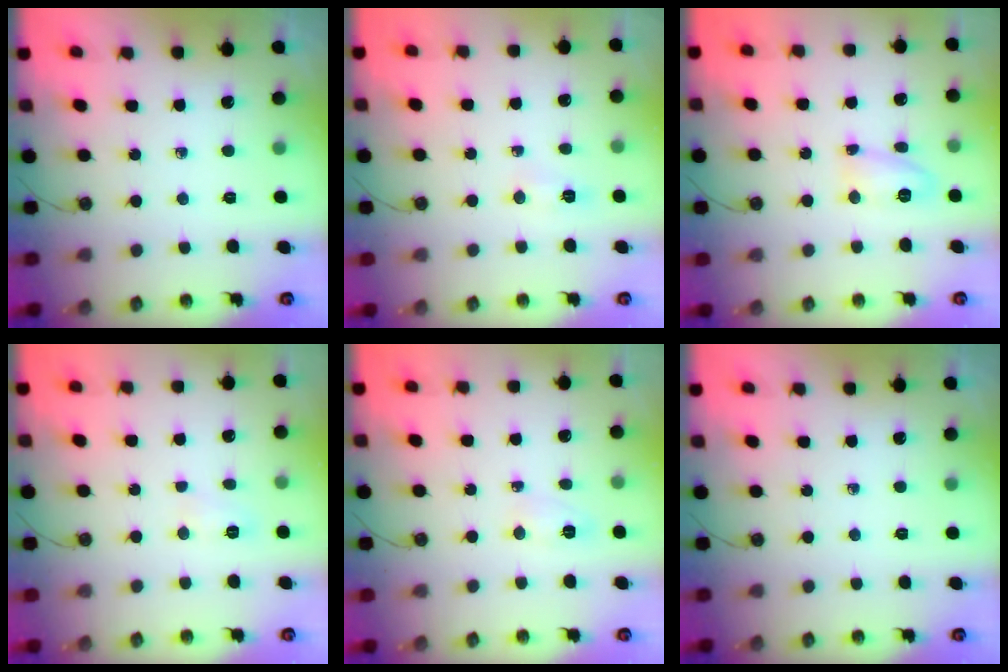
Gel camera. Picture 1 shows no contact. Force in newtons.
{"total": 3.5, "press": 3.4, "slide": 0.4}
{"total": 21.4, "press": 9.1, "slide": 19.4}
{"total": 13.2, "press": 6.2, "slide": 11.6}
{"total": 4.7, "press": 4.7, "slide": 0.7}
{"total": 0.0}